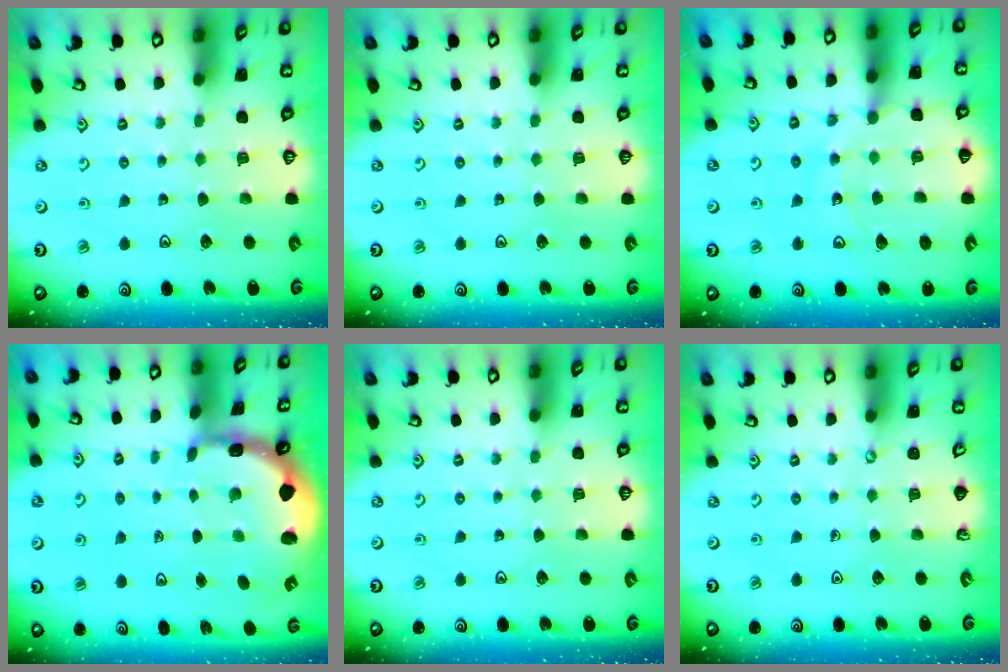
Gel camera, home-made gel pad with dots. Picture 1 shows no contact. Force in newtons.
{"total": 0.0}
{"total": 12.1, "press": 12.0, "slide": 1.5}
{"total": 2.1, "press": 1.9, "slide": 1.0}
{"total": 0.0}
{"total": 0.0}